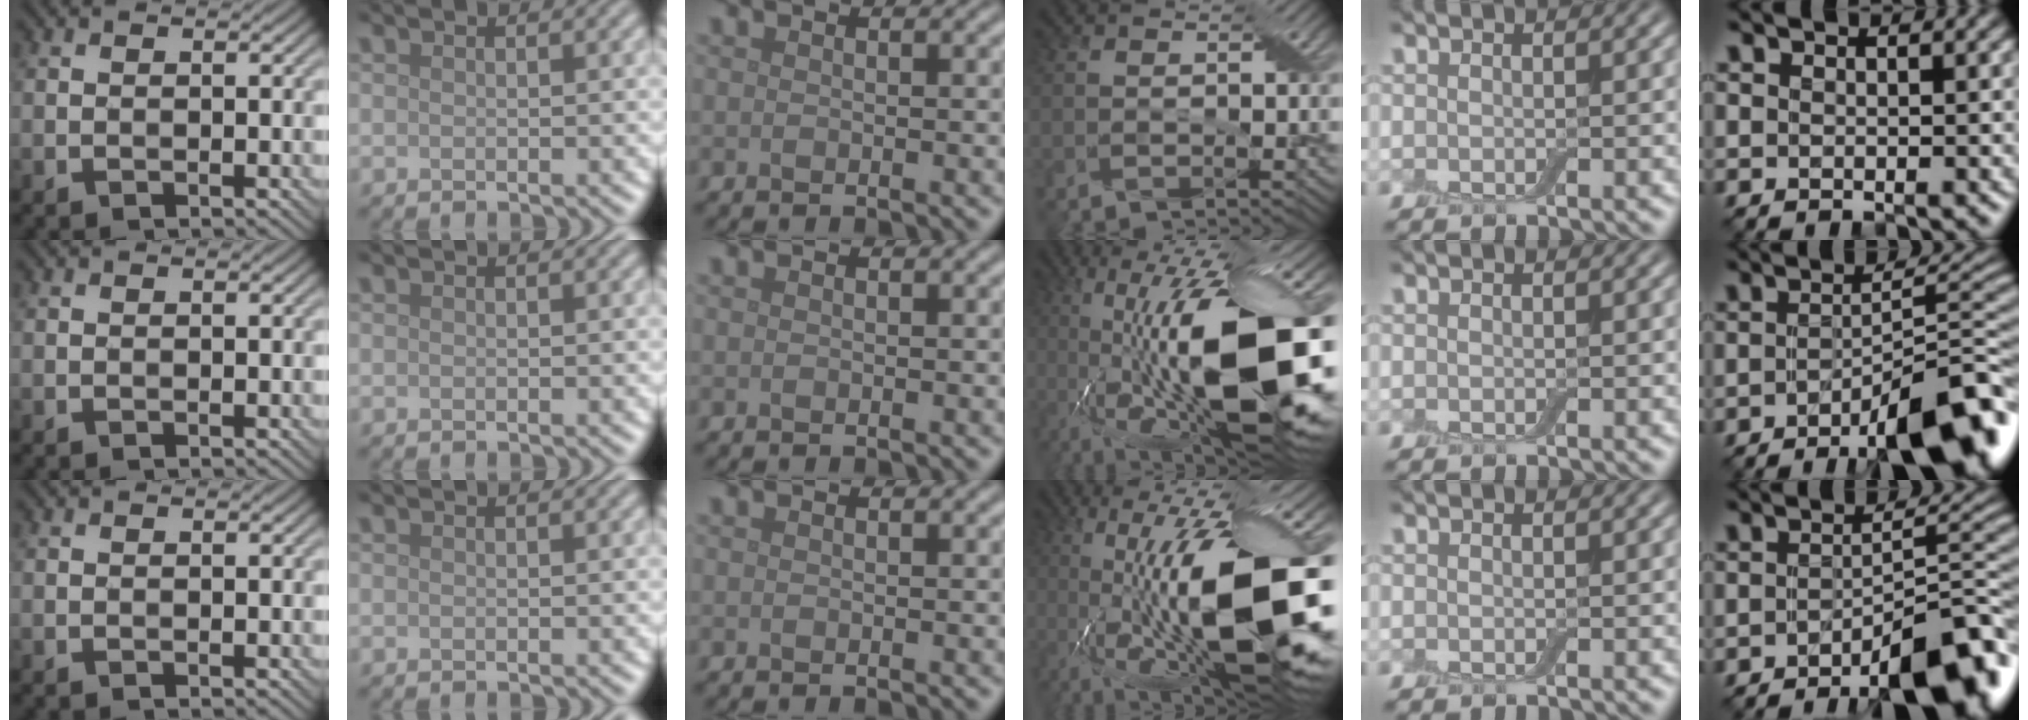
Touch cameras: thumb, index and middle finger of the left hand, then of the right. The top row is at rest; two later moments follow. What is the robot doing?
{"motion": "close", "object": "airpods case & airpods"}